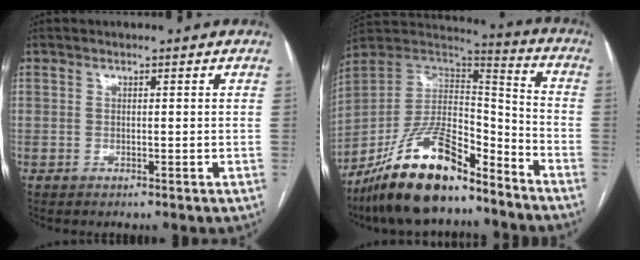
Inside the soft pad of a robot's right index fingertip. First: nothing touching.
{"total": 20.0, "force": [-14.9, 6.5, 11.7], "torque": [-0.234, 0.013, -0.268]}